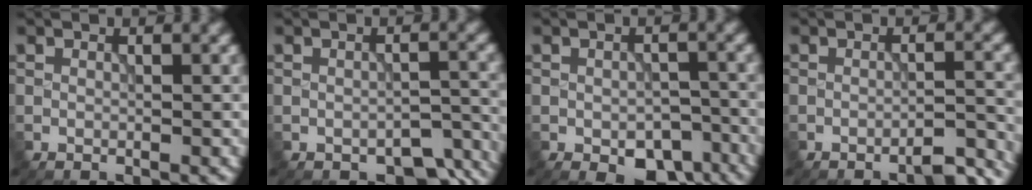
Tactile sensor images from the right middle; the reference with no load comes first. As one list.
[{"total": 4.2, "force": [-3.2, 1.9, 2.0], "torque": [-0.021, -0.015, -0.030]}, {"total": 5.3, "force": [-2.9, 2.9, 3.3], "torque": [-0.040, -0.016, -0.032]}, {"total": 3.1, "force": [-2.7, 0.5, 1.5], "torque": [-0.013, 0.008, -0.042]}]